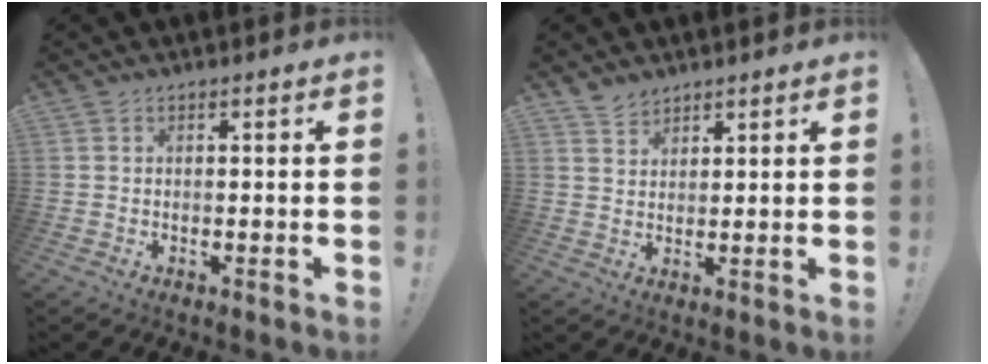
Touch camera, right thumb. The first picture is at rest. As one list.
[{"total": 3.8, "force": [3.3, 1.9, 0.3], "torque": [-0.008, -0.019, 0.064]}]